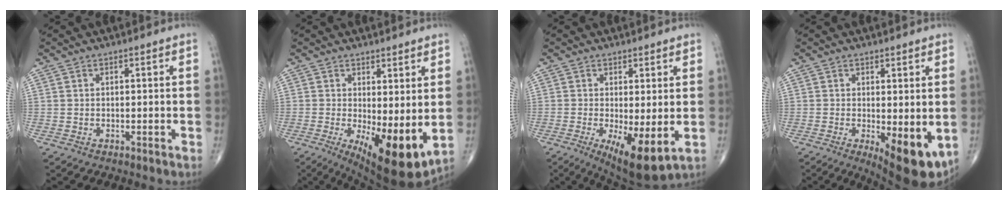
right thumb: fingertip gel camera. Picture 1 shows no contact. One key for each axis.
{"total": 11.6, "fx": -1.1, "fy": 4.1, "fz": 10.8, "tx": -0.161, "ty": -0.028, "tz": -0.004}
{"total": 9.6, "fx": -2.0, "fy": 3.1, "fz": 8.9, "tx": -0.144, "ty": -0.026, "tz": -0.024}
{"total": 9.5, "fx": -2.0, "fy": 3.5, "fz": 8.6, "tx": -0.114, "ty": -0.023, "tz": -0.020}